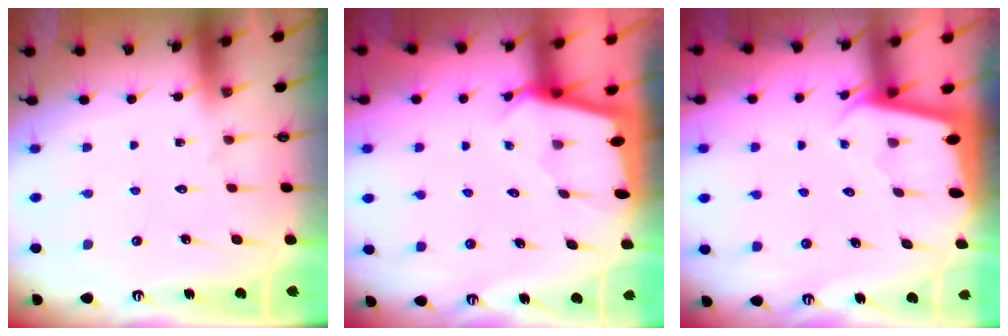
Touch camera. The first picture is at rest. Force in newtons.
{"total": 1.5, "press": 1.5, "slide": 0.1}
{"total": 1.8, "press": 1.8, "slide": 0.1}